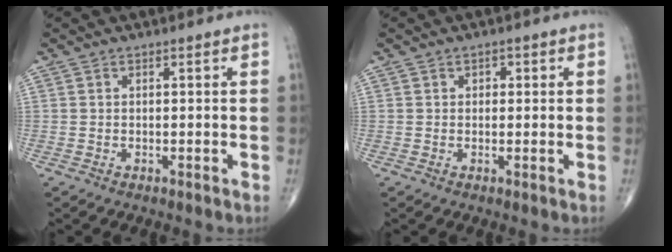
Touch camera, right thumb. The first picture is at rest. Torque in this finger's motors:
{"motor_torque": [-0.05, -0.19, -0.34, -0.23, 0.02]}